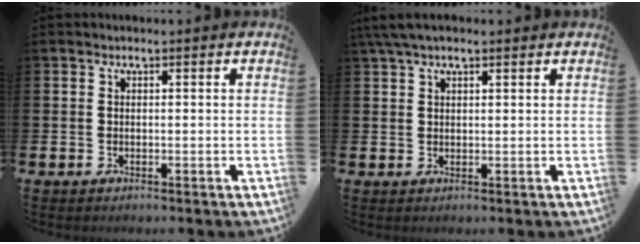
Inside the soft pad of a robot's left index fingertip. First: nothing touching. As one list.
[{"total": 3.4, "force": [2.5, 1.1, 2.1], "torque": [-0.046, 0.005, 0.045]}]